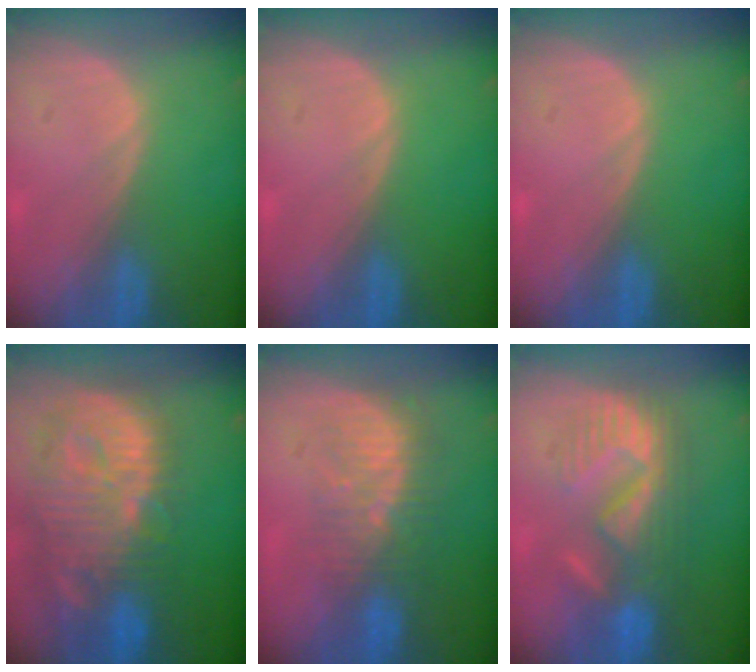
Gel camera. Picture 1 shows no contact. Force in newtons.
{"total": 0.0}
{"total": 0.0}
{"total": 14.1, "press": 12.4, "slide": 6.9}
{"total": 7.9, "press": 7.5, "slide": 2.5}
{"total": 8.7, "press": 8.6, "slide": 1.5}